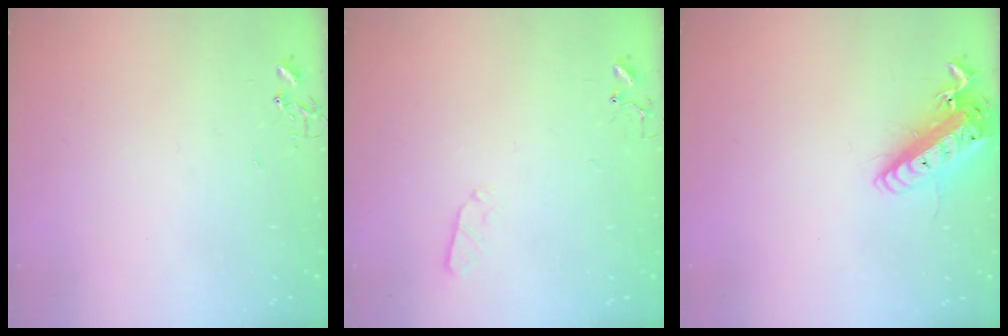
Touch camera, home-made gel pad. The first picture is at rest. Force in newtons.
{"total": 2.9, "press": 2.8, "slide": 0.5}
{"total": 16.4, "press": 16.0, "slide": 3.4}